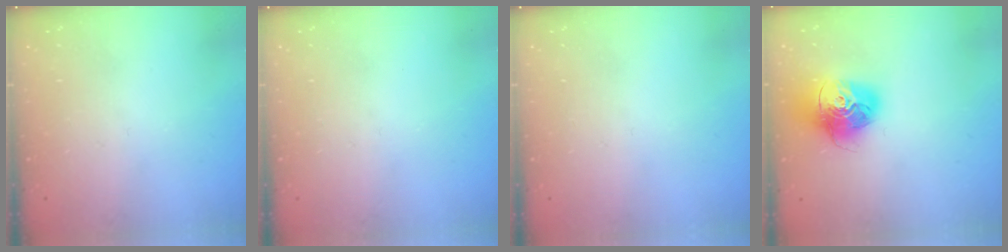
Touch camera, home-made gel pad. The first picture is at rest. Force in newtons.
{"total": 0.0}
{"total": 0.0}
{"total": 16.9, "press": 16.9, "slide": 1.7}